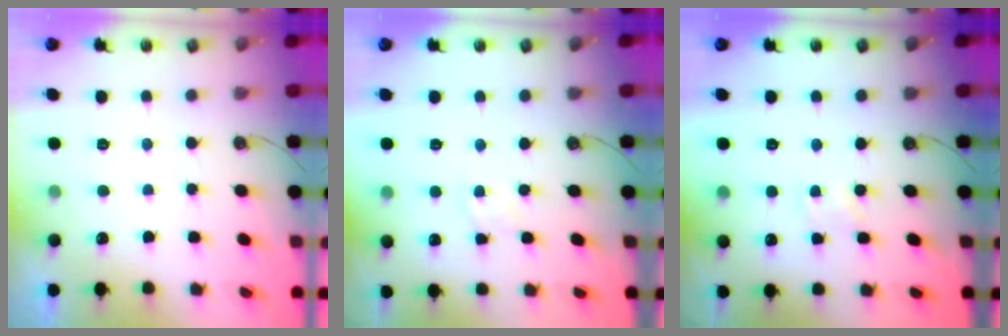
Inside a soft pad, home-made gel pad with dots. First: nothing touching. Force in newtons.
{"total": 2.1, "press": 2.1, "slide": 0.4}
{"total": 1.5, "press": 1.4, "slide": 0.3}